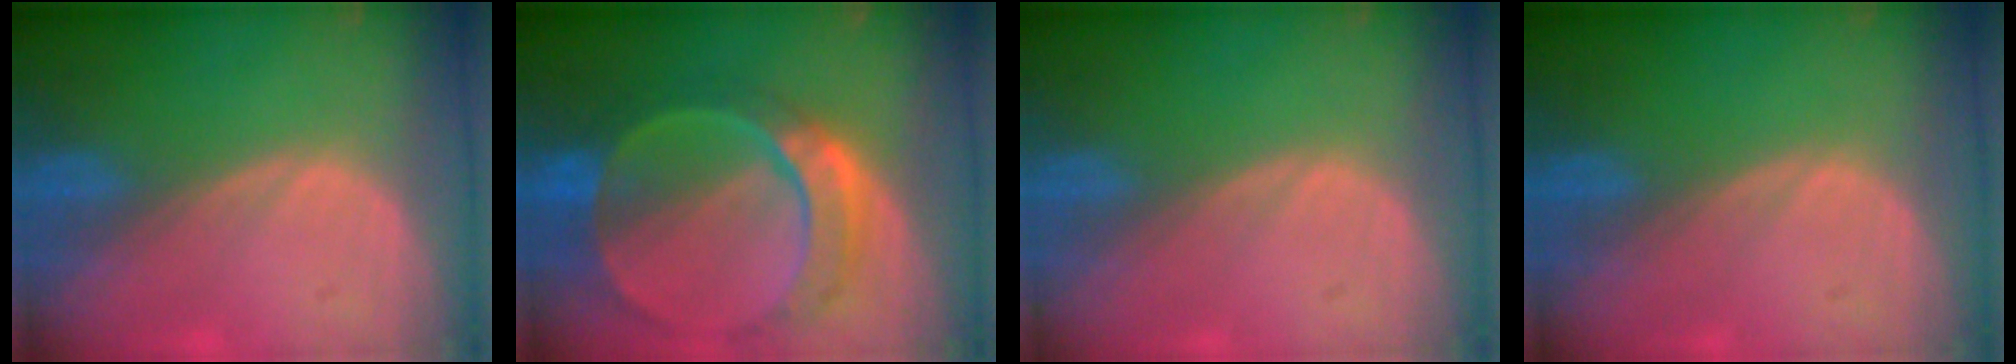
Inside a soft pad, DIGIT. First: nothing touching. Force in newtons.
{"total": 10.2, "press": 8.6, "slide": 5.5}
{"total": 0.0}
{"total": 0.0}